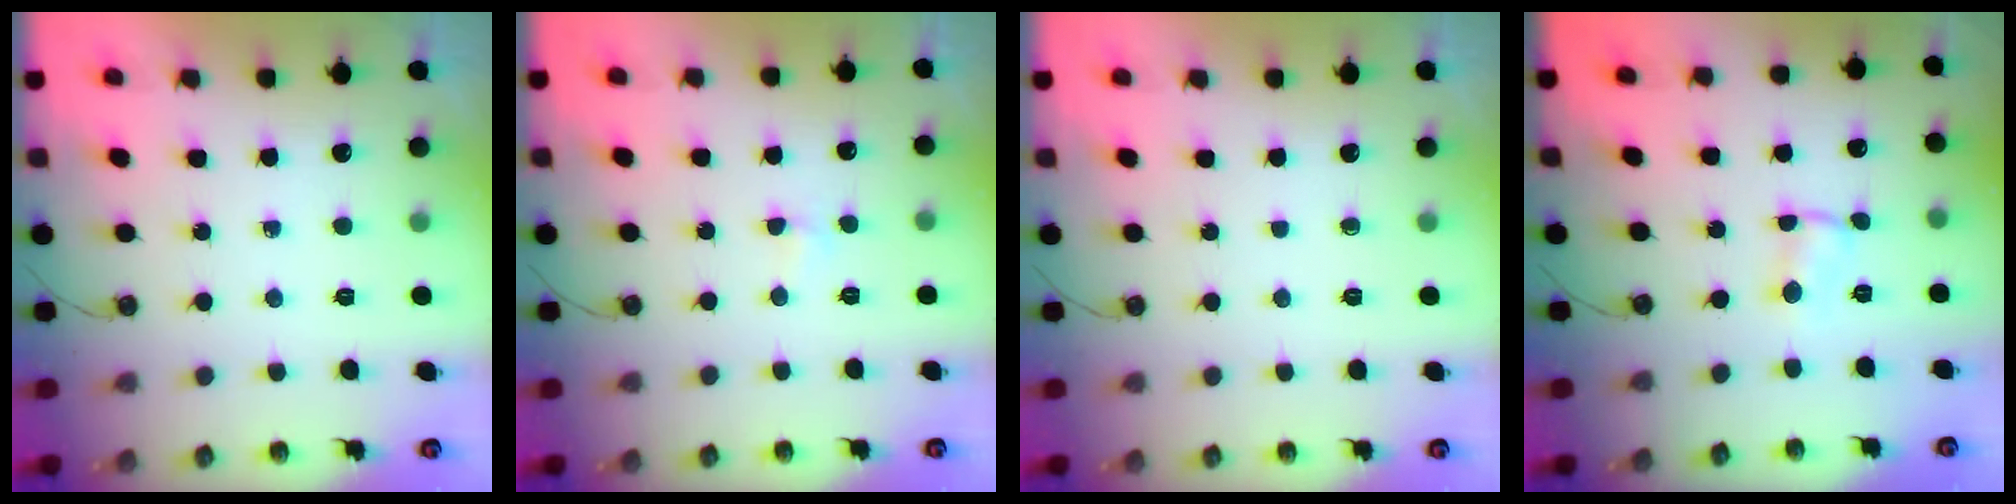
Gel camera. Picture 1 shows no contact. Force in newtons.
{"total": 2.8, "press": 2.7, "slide": 0.5}
{"total": 0.0}
{"total": 1.4, "press": 1.4, "slide": 0.1}